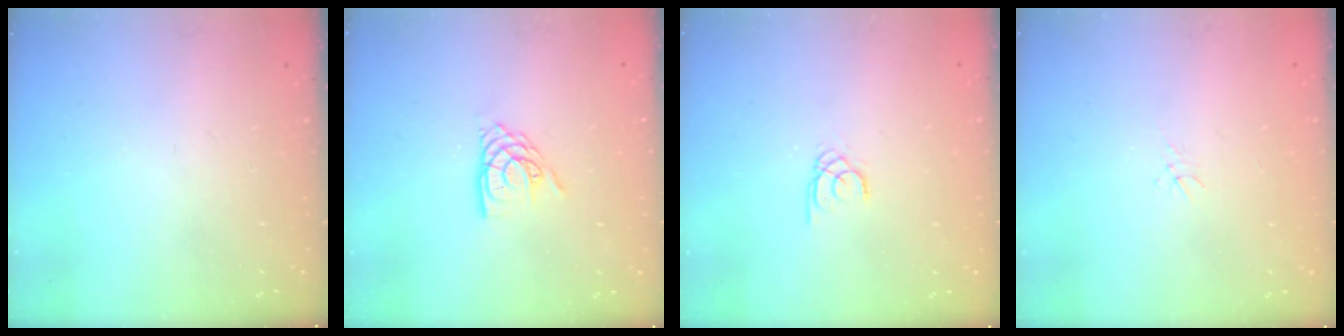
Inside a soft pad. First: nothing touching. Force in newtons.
{"total": 7.9, "press": 7.9, "slide": 0.6}
{"total": 1.3, "press": 1.3, "slide": 0.1}
{"total": 1.2, "press": 1.1, "slide": 0.3}